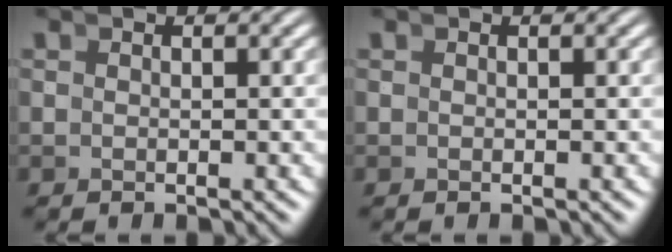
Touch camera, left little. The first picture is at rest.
{"total": 0.0}